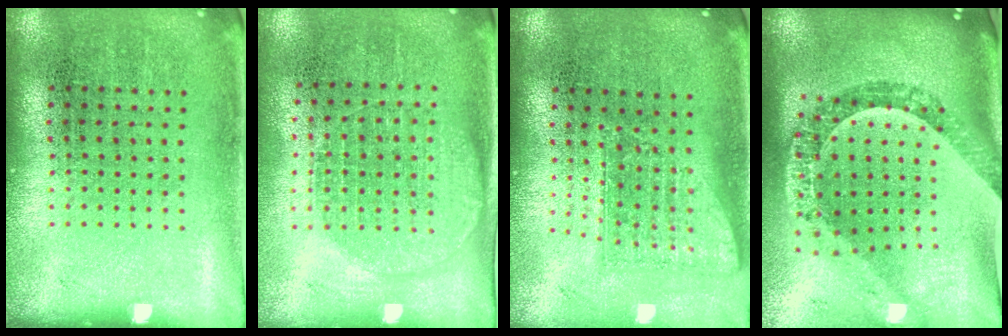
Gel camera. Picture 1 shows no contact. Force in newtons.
{"total": 1.3, "press": 1.2, "slide": 0.5}
{"total": 1.7, "press": 1.2, "slide": 1.1}
{"total": 2.1, "press": 1.8, "slide": 1.2}